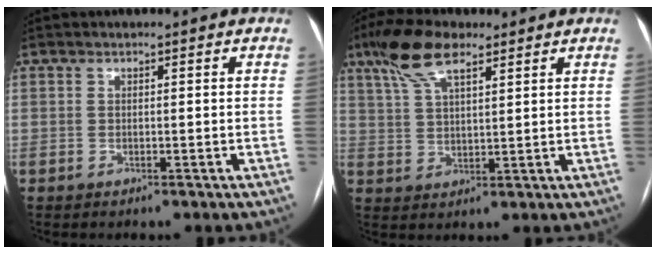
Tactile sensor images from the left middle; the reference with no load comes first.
{"total": 9.0, "force": [5.8, 2.6, 6.3], "torque": [-0.133, 0.024, 0.112]}